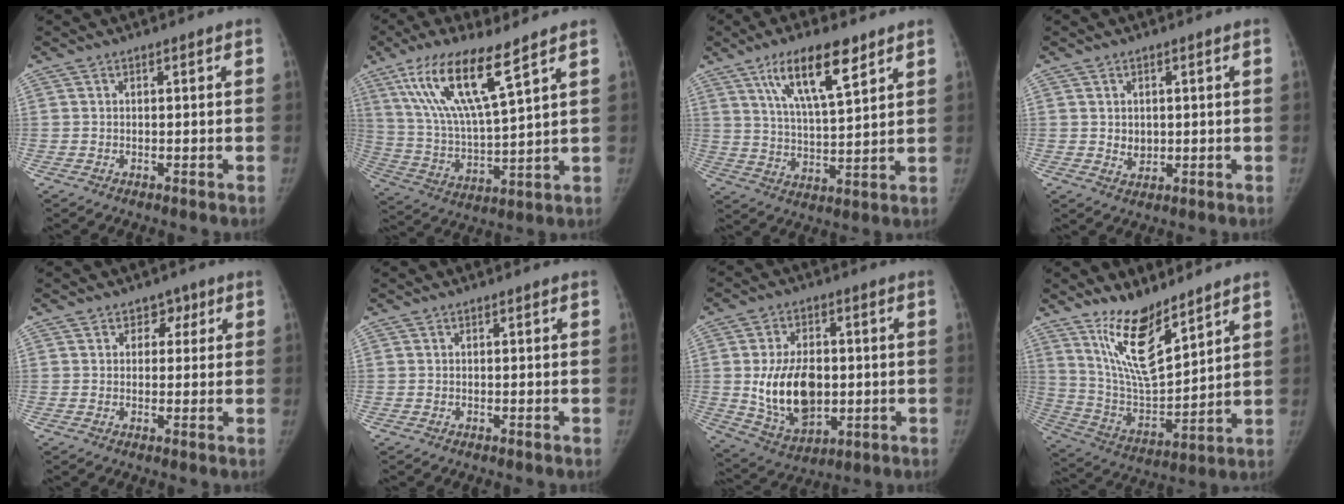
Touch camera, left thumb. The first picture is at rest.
{"total": 16.4, "force": [9.3, 3.2, 13.2], "torque": [-0.261, -0.038, 0.186]}
{"total": 13.1, "force": [7.5, 3.7, 10.1], "torque": [-0.164, -0.030, 0.137]}
{"total": 2.9, "force": [0.3, 2.4, 1.6], "torque": [-0.015, -0.005, 0.013]}
{"total": 3.1, "force": [1.4, 2.6, 1.0], "torque": [0.015, -0.004, 0.014]}
{"total": 0.0}
{"total": 15.1, "force": [-0.4, 9.8, 11.5], "torque": [-0.172, -0.008, 0.012]}
{"total": 15.0, "force": [10.3, 4.9, 9.7], "torque": [-0.148, -0.074, 0.208]}